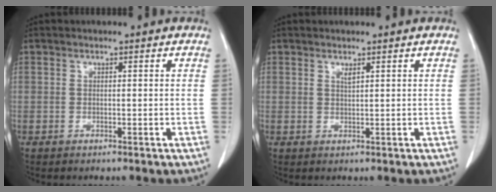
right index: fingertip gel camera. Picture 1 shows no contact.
{"total": 0.8, "force": [0.6, 0.0, 0.6], "torque": [-0.013, -0.004, 0.013]}